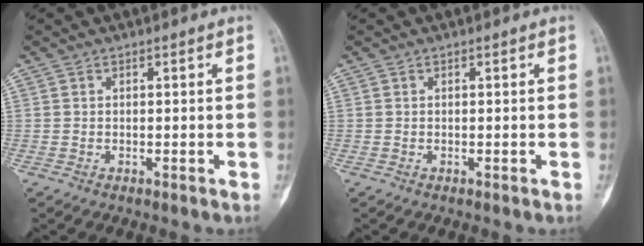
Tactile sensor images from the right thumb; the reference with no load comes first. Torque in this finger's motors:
{"motor_torque": [0.00, 0.00, 0.00, 0.00, 0.00]}